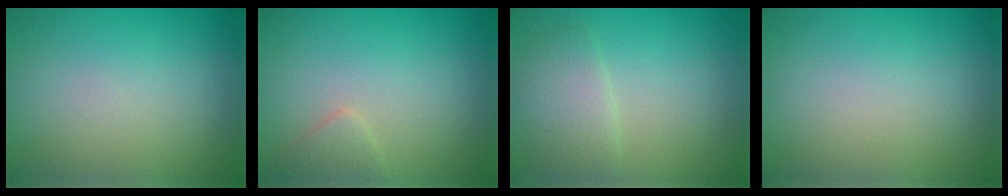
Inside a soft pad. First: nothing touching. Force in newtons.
{"total": 1.3, "press": 1.3, "slide": 0.1}
{"total": 3.1, "press": 3.1, "slide": 0.1}
{"total": 0.0}